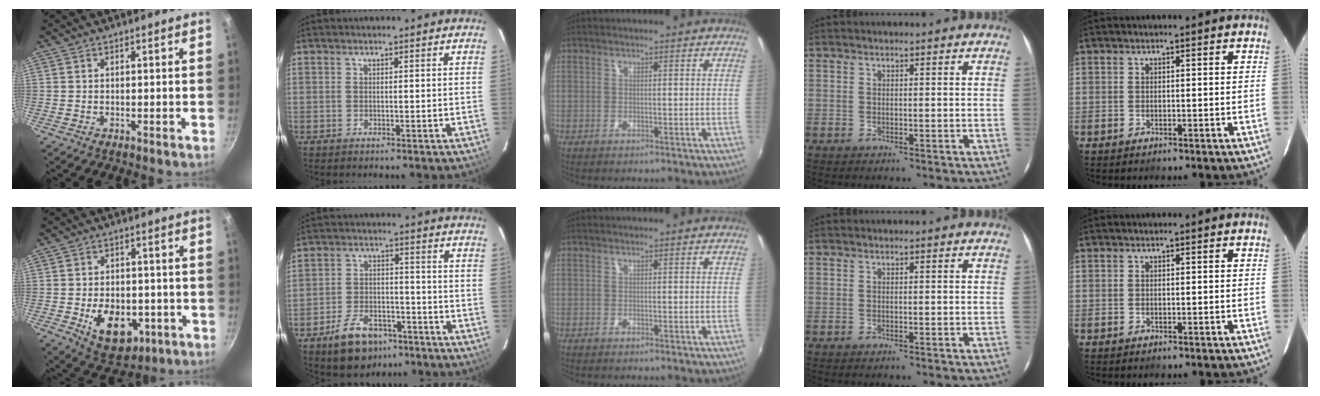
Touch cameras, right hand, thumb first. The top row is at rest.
{"thumb": {"total": 12.3, "force": [-3.4, 8.3, 8.4], "torque": [-0.096, 0.004, -0.036]}, "index": {"total": 11.6, "force": [-7.9, 6.5, 5.6], "torque": [-0.126, 0.016, -0.114]}}